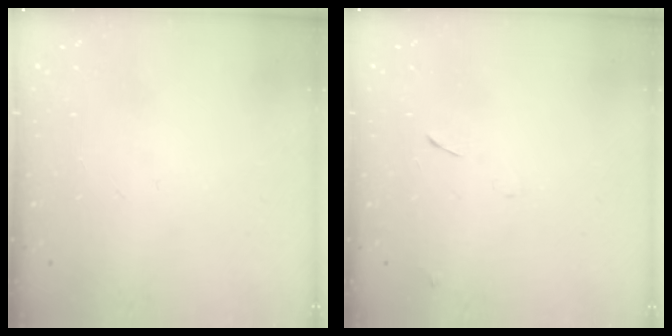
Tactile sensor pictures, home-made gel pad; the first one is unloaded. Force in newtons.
{"total": 6.2, "press": 6.2, "slide": 0.6}